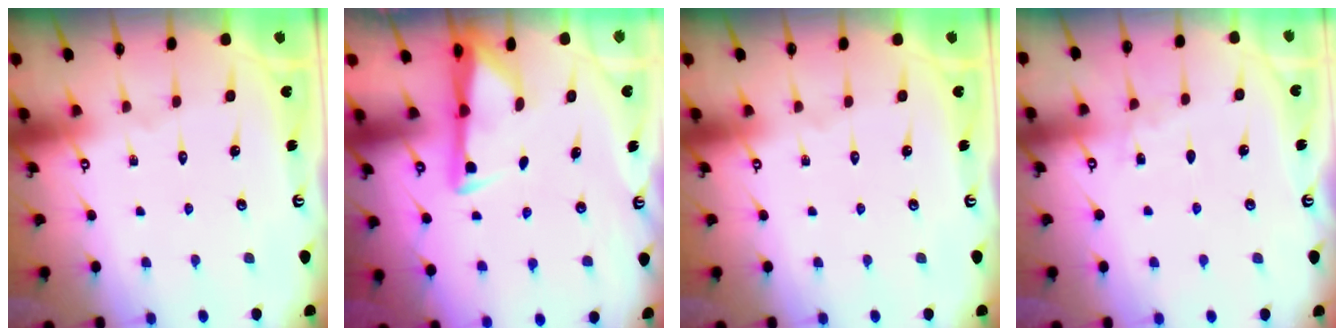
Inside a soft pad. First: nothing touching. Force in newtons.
{"total": 3.3, "press": 3.3, "slide": 0.5}
{"total": 0.0}
{"total": 2.7, "press": 2.7, "slide": 0.4}